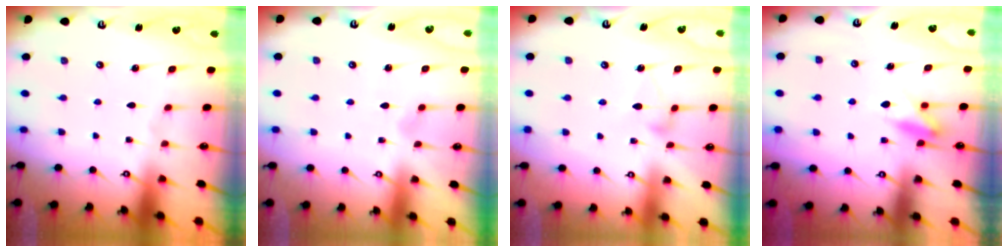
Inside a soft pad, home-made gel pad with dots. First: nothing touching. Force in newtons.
{"total": 4.6, "press": 4.6, "slide": 0.2}
{"total": 6.8, "press": 6.8, "slide": 0.4}
{"total": 6.0, "press": 6.0, "slide": 0.6}